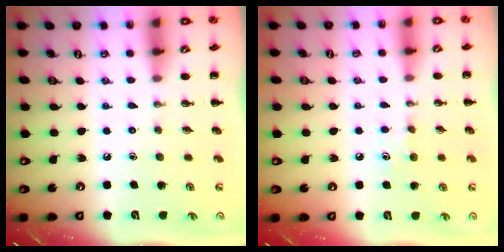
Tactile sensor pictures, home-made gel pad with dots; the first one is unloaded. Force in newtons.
{"total": 4.3, "press": 4.0, "slide": 1.5}